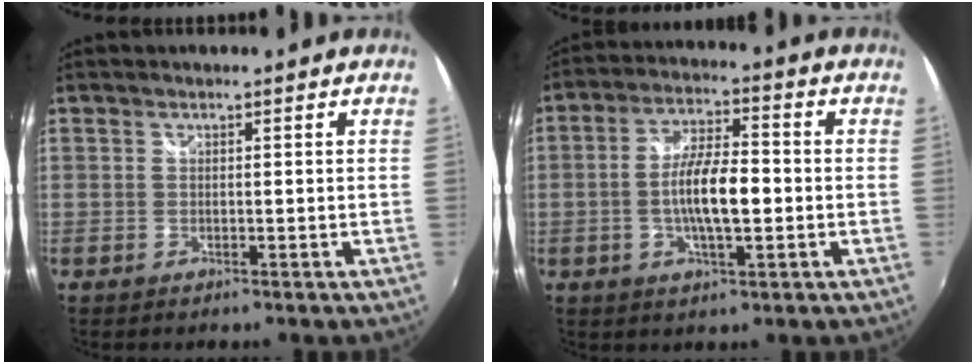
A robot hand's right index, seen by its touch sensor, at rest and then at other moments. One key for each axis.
{"total": 9.6, "fx": -1.5, "fy": 2.8, "fz": 9.1, "tx": -0.173, "ty": 0.003, "tz": -0.027}